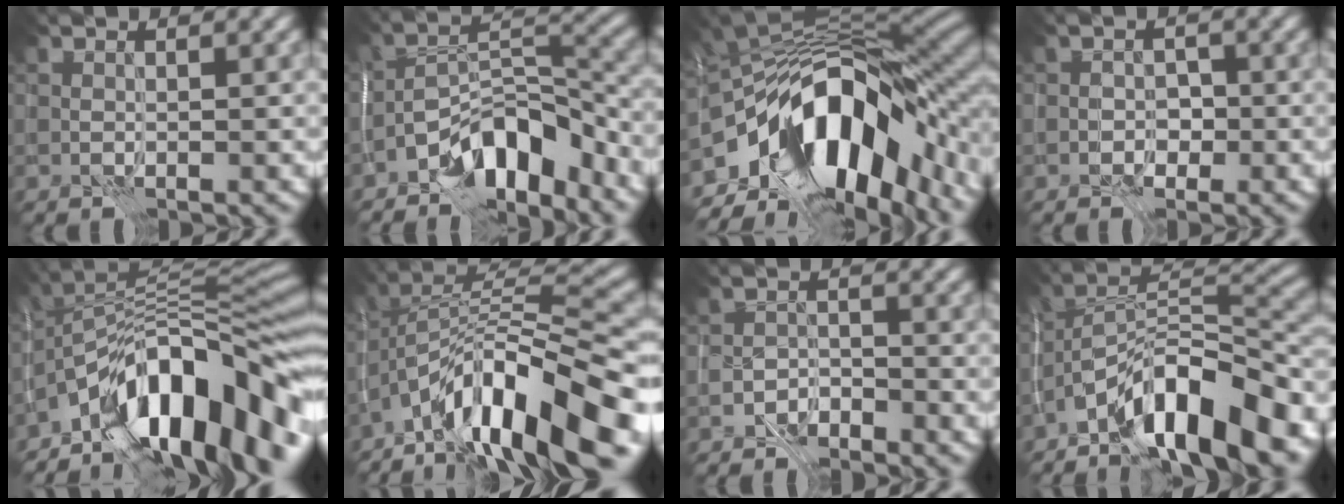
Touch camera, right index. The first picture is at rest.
{"total": 7.8, "force": [-5.5, 3.1, 4.6], "torque": [-0.059, 0.011, -0.107]}
{"total": 15.1, "force": [-5.4, 8.2, 11.5], "torque": [-0.187, 0.015, -0.094]}
{"total": 1.5, "force": [-0.7, 1.1, 0.7], "torque": [-0.005, 0.003, -0.014]}
{"total": 13.4, "force": [-7.0, 5.3, 10.1], "torque": [-0.144, 0.029, -0.128]}
{"total": 14.3, "force": [-8.4, 4.1, 10.9], "torque": [-0.182, 0.022, -0.148]}
{"total": 2.4, "force": [-2.1, 0.9, 0.5], "torque": [-0.008, 0.005, -0.047]}
{"total": 11.9, "force": [-7.6, 3.7, 8.3], "torque": [-0.126, 0.016, -0.150]}